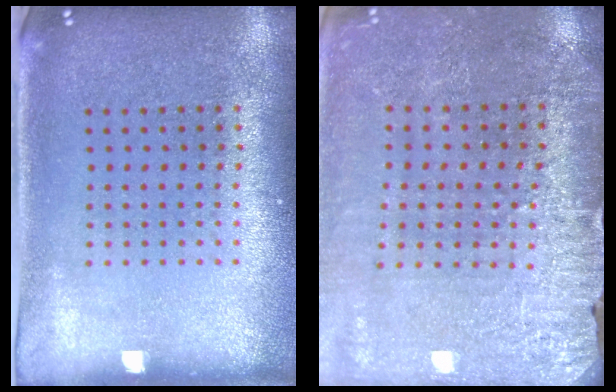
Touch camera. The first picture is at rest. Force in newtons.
{"total": 2.9, "press": 2.9, "slide": 0.2}